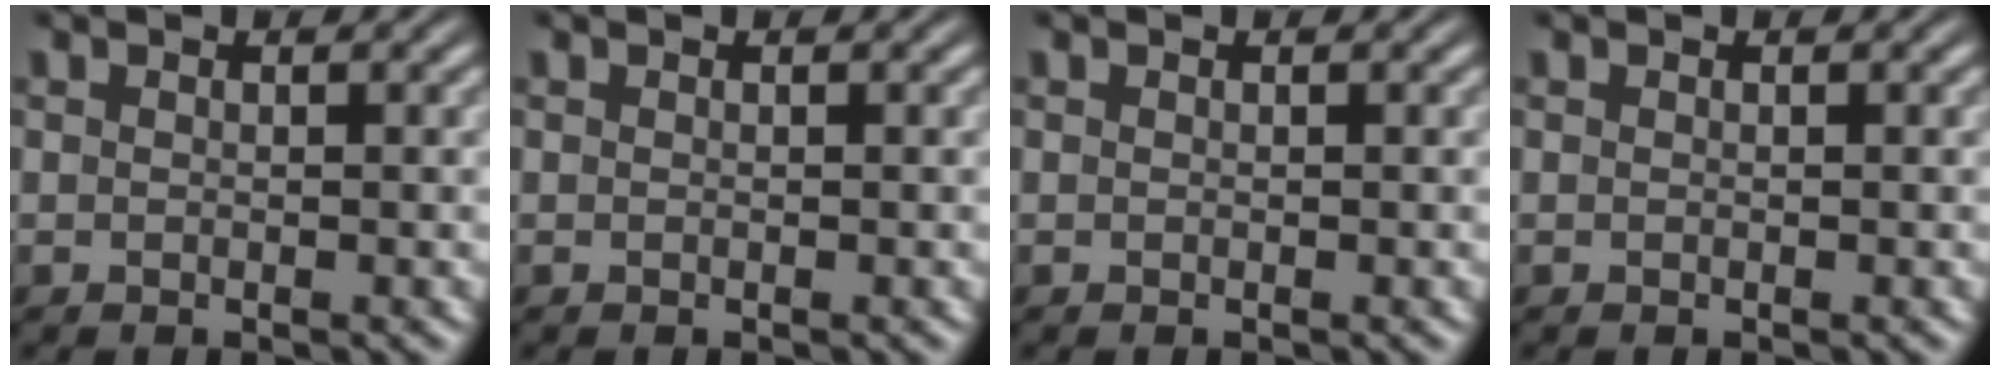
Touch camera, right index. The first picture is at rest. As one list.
[{"total": 0.0}, {"total": 0.0}, {"total": 0.0}]